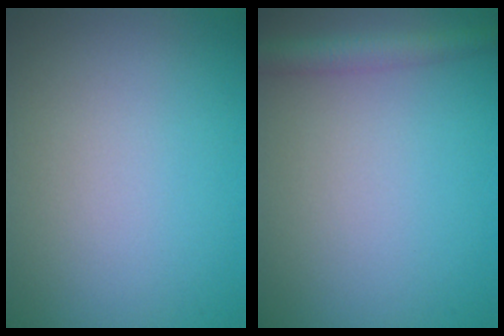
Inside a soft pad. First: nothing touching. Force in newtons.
{"total": 2.6, "press": 2.6, "slide": 0.0}